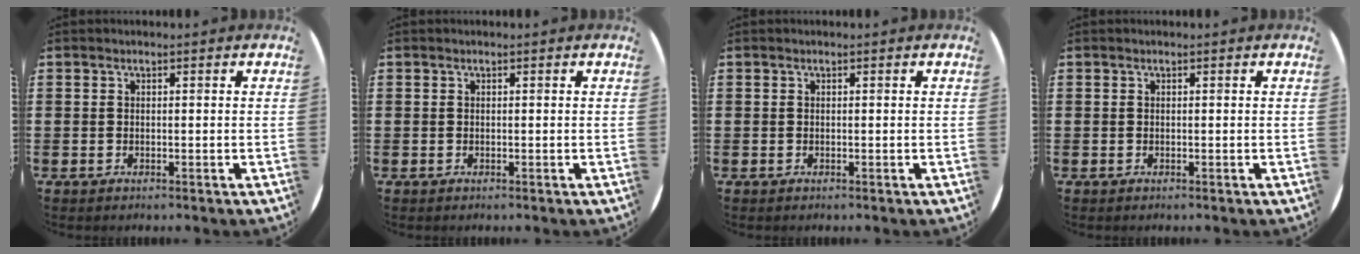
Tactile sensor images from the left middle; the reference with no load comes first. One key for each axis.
{"total": 0.0}
{"total": 0.0}
{"total": 0.0}